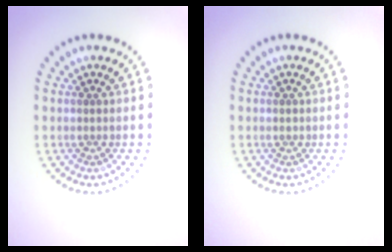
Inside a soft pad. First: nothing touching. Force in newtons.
{"total": 0.6, "press": 0.6, "slide": 0.1}